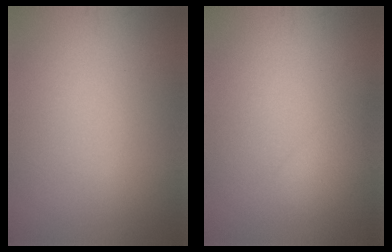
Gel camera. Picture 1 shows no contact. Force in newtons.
{"total": 1.6, "press": 1.6, "slide": 0.1}